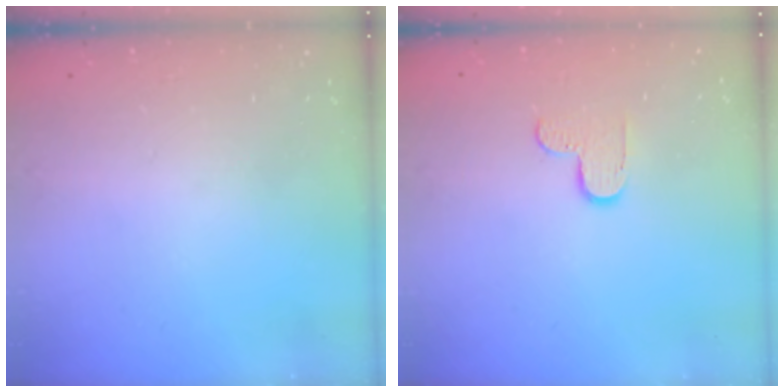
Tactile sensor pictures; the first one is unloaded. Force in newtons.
{"total": 4.7, "press": 4.6, "slide": 0.4}